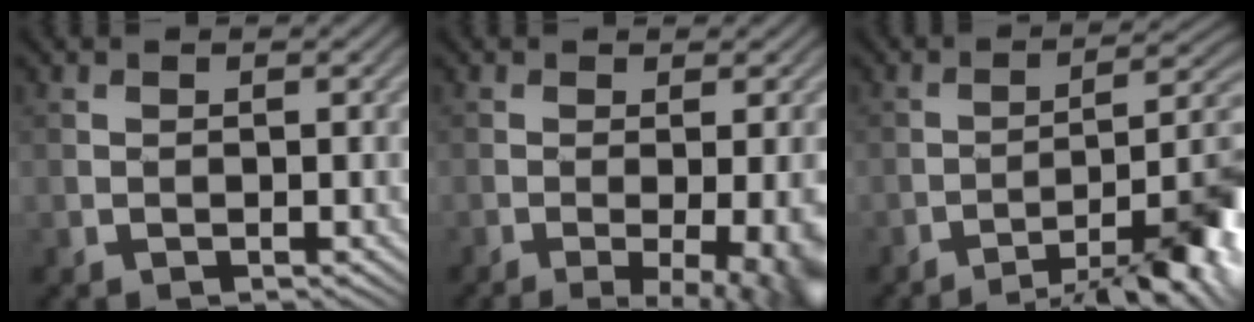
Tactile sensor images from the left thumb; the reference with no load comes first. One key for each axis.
{"total": 8.6, "fx": -3.2, "fy": 2.2, "fz": 7.6, "tx": -0.076, "ty": -0.019, "tz": -0.033}
{"total": 10.2, "fx": -5.8, "fy": 2.5, "fz": 8.1, "tx": -0.108, "ty": 0.010, "tz": -0.085}